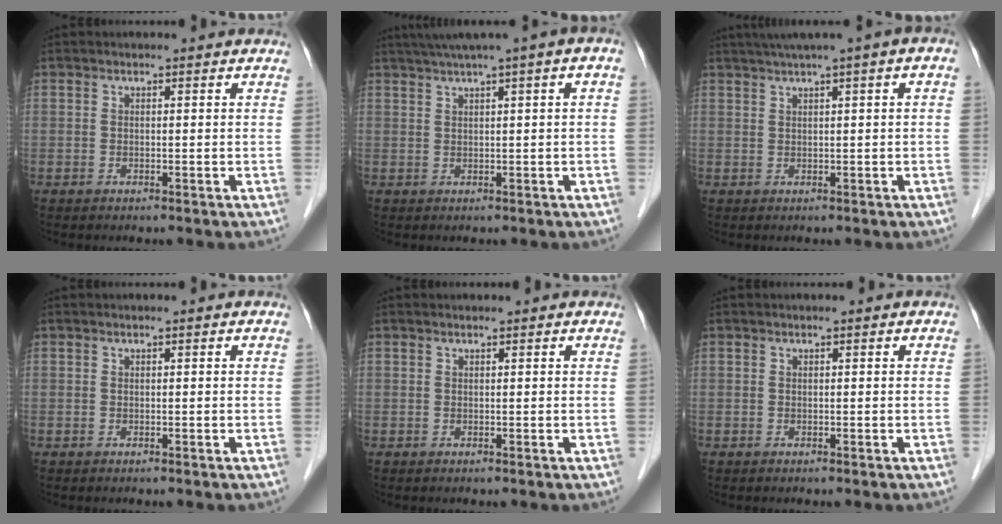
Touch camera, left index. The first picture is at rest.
{"total": 6.0, "force": [2.9, -0.2, 5.2], "torque": [-0.085, 0.029, 0.048]}
{"total": 6.0, "force": [2.9, -0.1, 5.2], "torque": [-0.082, 0.028, 0.045]}
{"total": 0.0}
{"total": 0.5, "force": [0.5, 0.1, 0.2], "torque": [-0.006, 0.009, 0.009]}
{"total": 0.0}